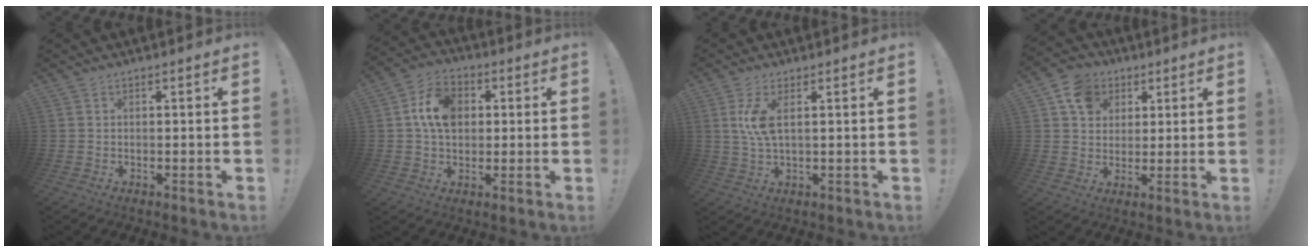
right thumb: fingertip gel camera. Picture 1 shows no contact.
{"total": 11.6, "force": [2.2, 8.6, 7.4], "torque": [-0.119, 0.009, 0.043]}
{"total": 6.4, "force": [1.6, 2.1, 5.9], "torque": [-0.117, -0.008, 0.024]}
{"total": 9.6, "force": [4.1, 8.1, 3.2], "torque": [-0.040, -0.020, 0.079]}